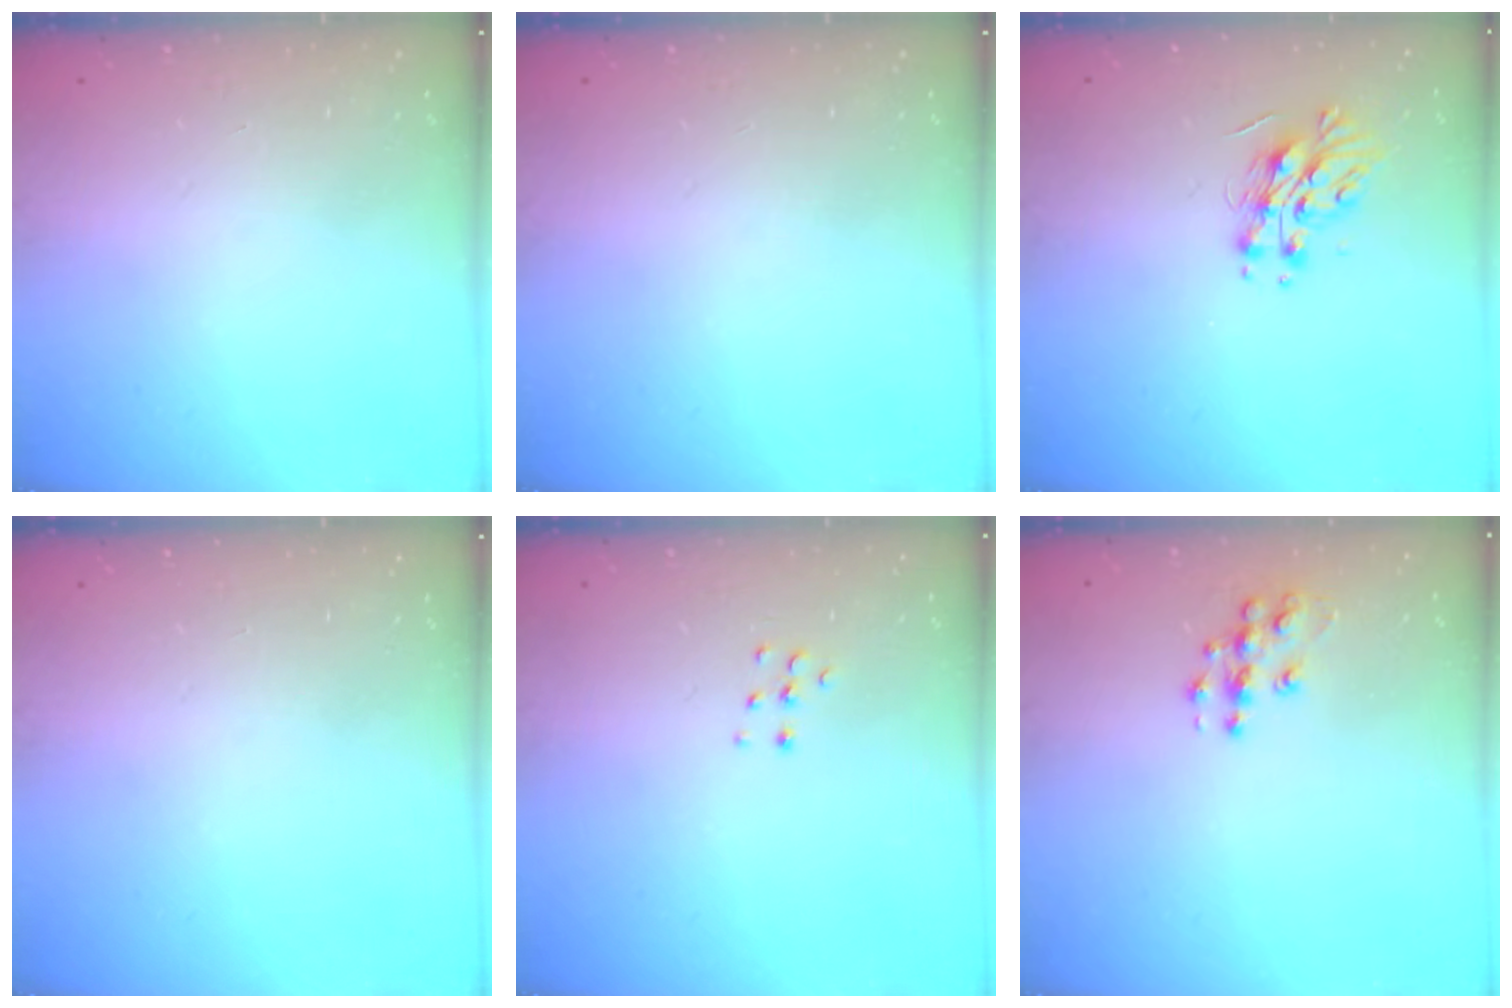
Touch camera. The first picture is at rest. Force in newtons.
{"total": 0.0}
{"total": 11.1, "press": 11.1, "slide": 0.2}
{"total": 0.0}
{"total": 4.1, "press": 4.1, "slide": 0.5}
{"total": 7.9, "press": 7.9, "slide": 0.3}